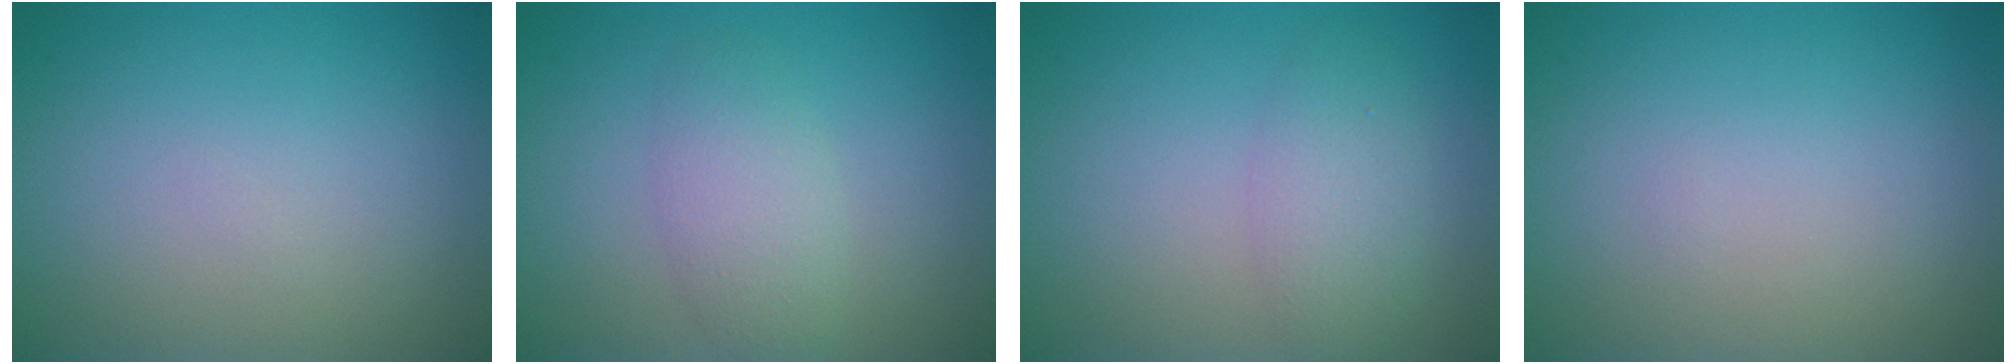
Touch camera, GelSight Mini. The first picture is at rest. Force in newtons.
{"total": 2.8, "press": 2.8, "slide": 0.1}
{"total": 2.8, "press": 2.8, "slide": 0.2}
{"total": 0.0}